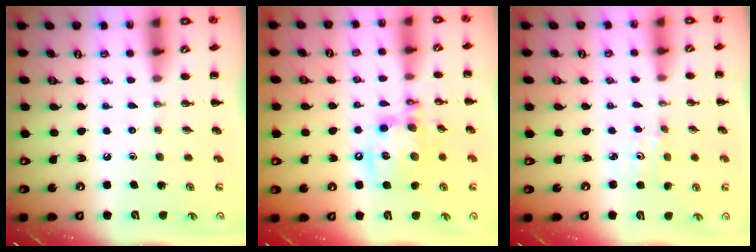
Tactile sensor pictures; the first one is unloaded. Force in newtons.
{"total": 14.5, "press": 14.1, "slide": 3.2}
{"total": 1.4, "press": 1.3, "slide": 0.5}